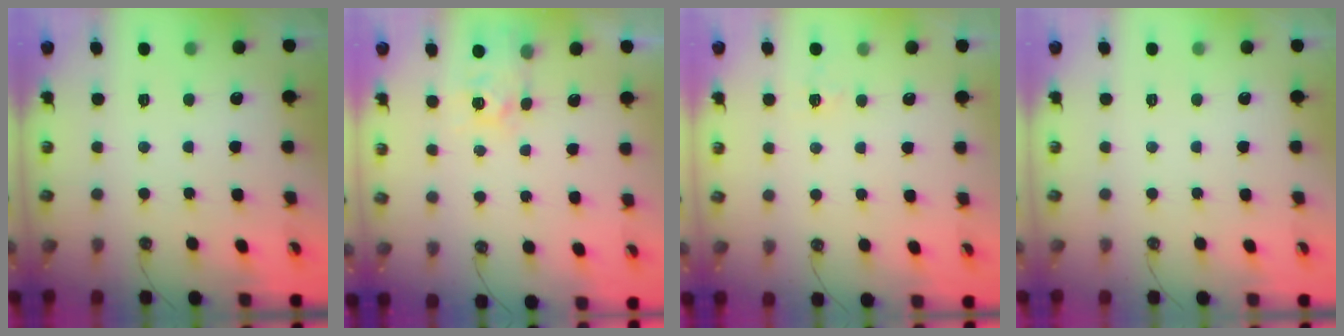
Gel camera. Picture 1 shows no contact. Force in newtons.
{"total": 5.0, "press": 5.0, "slide": 0.5}
{"total": 3.4, "press": 3.3, "slide": 0.5}
{"total": 0.0}